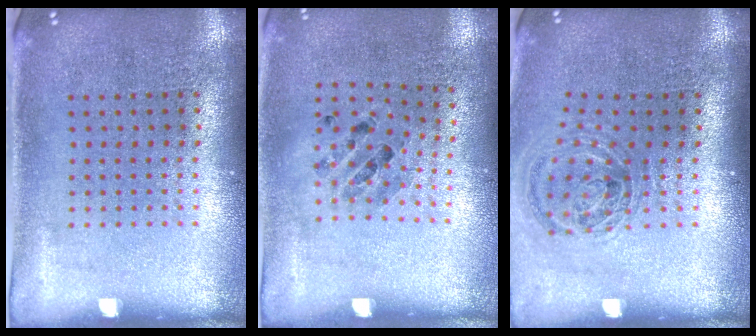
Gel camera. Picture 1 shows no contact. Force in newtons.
{"total": 0.8, "press": 0.7, "slide": 0.3}
{"total": 1.2, "press": 1.1, "slide": 0.4}